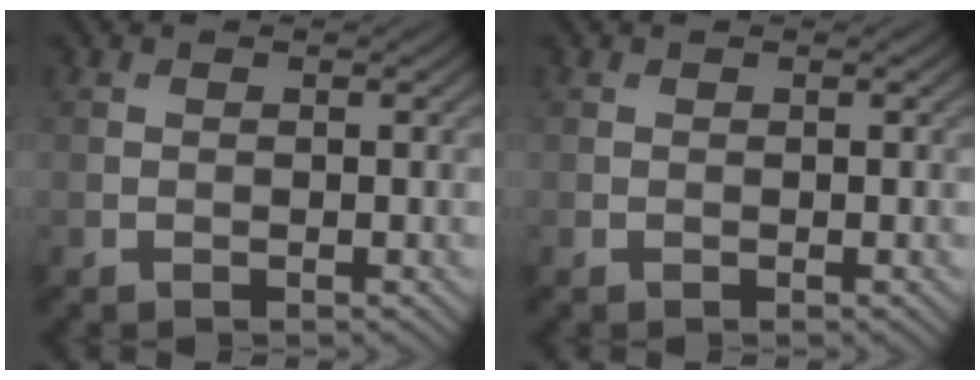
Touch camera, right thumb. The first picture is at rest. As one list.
[{"total": 0.0}]